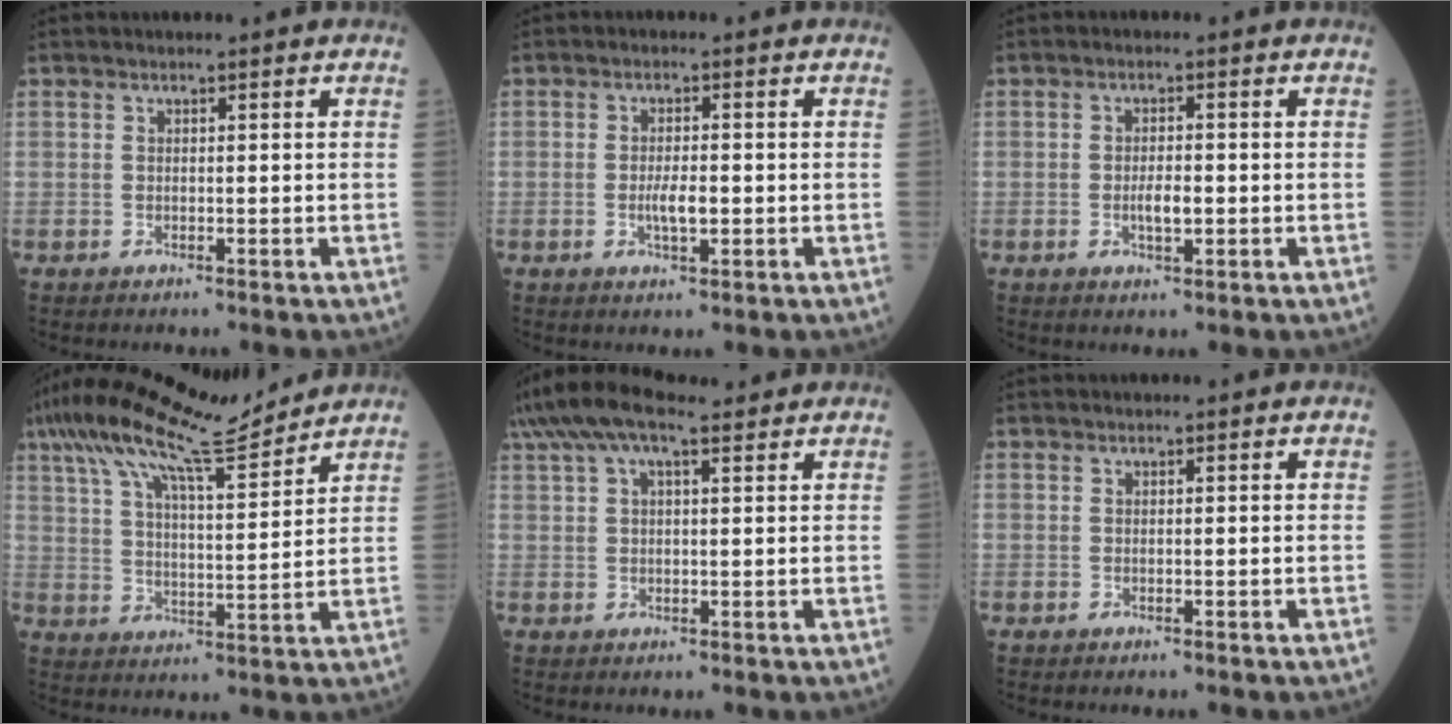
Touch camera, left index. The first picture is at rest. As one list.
[{"total": 3.1, "force": [-1.3, 0.8, 2.8], "torque": [-0.056, -0.006, -0.022]}, {"total": 2.9, "force": [-1.2, 0.9, 2.4], "torque": [-0.048, -0.005, -0.021]}, {"total": 14.6, "force": [12.4, 1.2, 7.7], "torque": [-0.149, 0.015, 0.203]}, {"total": 10.7, "force": [7.4, 3.6, 6.8], "torque": [-0.140, 0.055, 0.133]}, {"total": 0.0}]